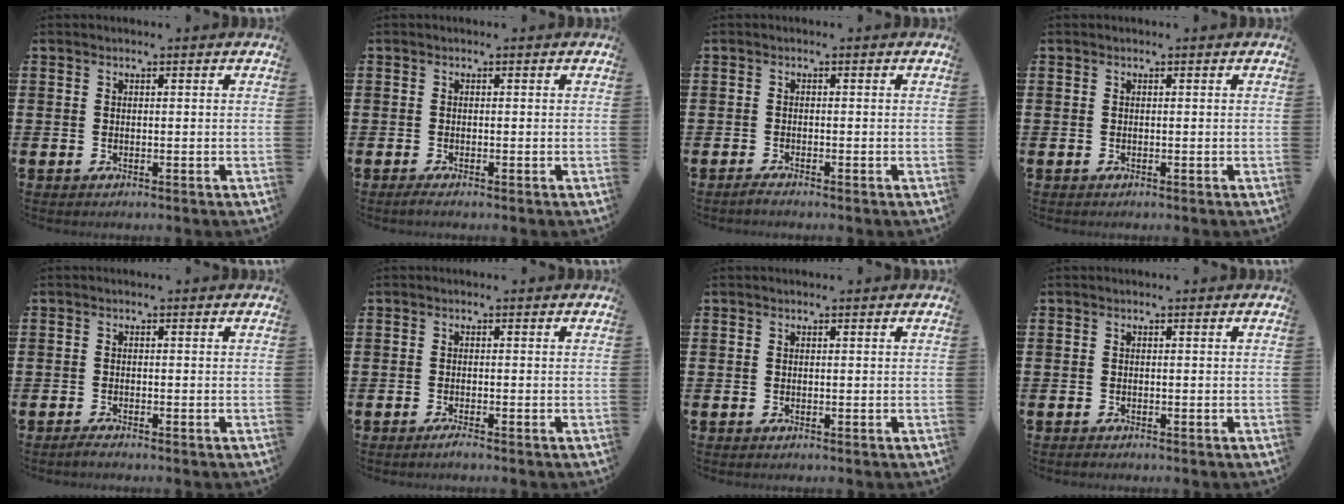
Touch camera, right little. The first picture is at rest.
{"total": 0.7, "force": [-0.3, 0.1, 0.6], "torque": [-0.009, -0.003, -0.005]}
{"total": 0.8, "force": [-0.7, 0.1, 0.5], "torque": [-0.009, -0.002, -0.013]}
{"total": 0.0}
{"total": 0.8, "force": [-0.6, 0.1, 0.5], "torque": [-0.010, -0.002, -0.012]}
{"total": 1.0, "force": [-0.7, 0.1, 0.7], "torque": [-0.013, -0.003, -0.012]}
{"total": 0.0}
{"total": 0.0}